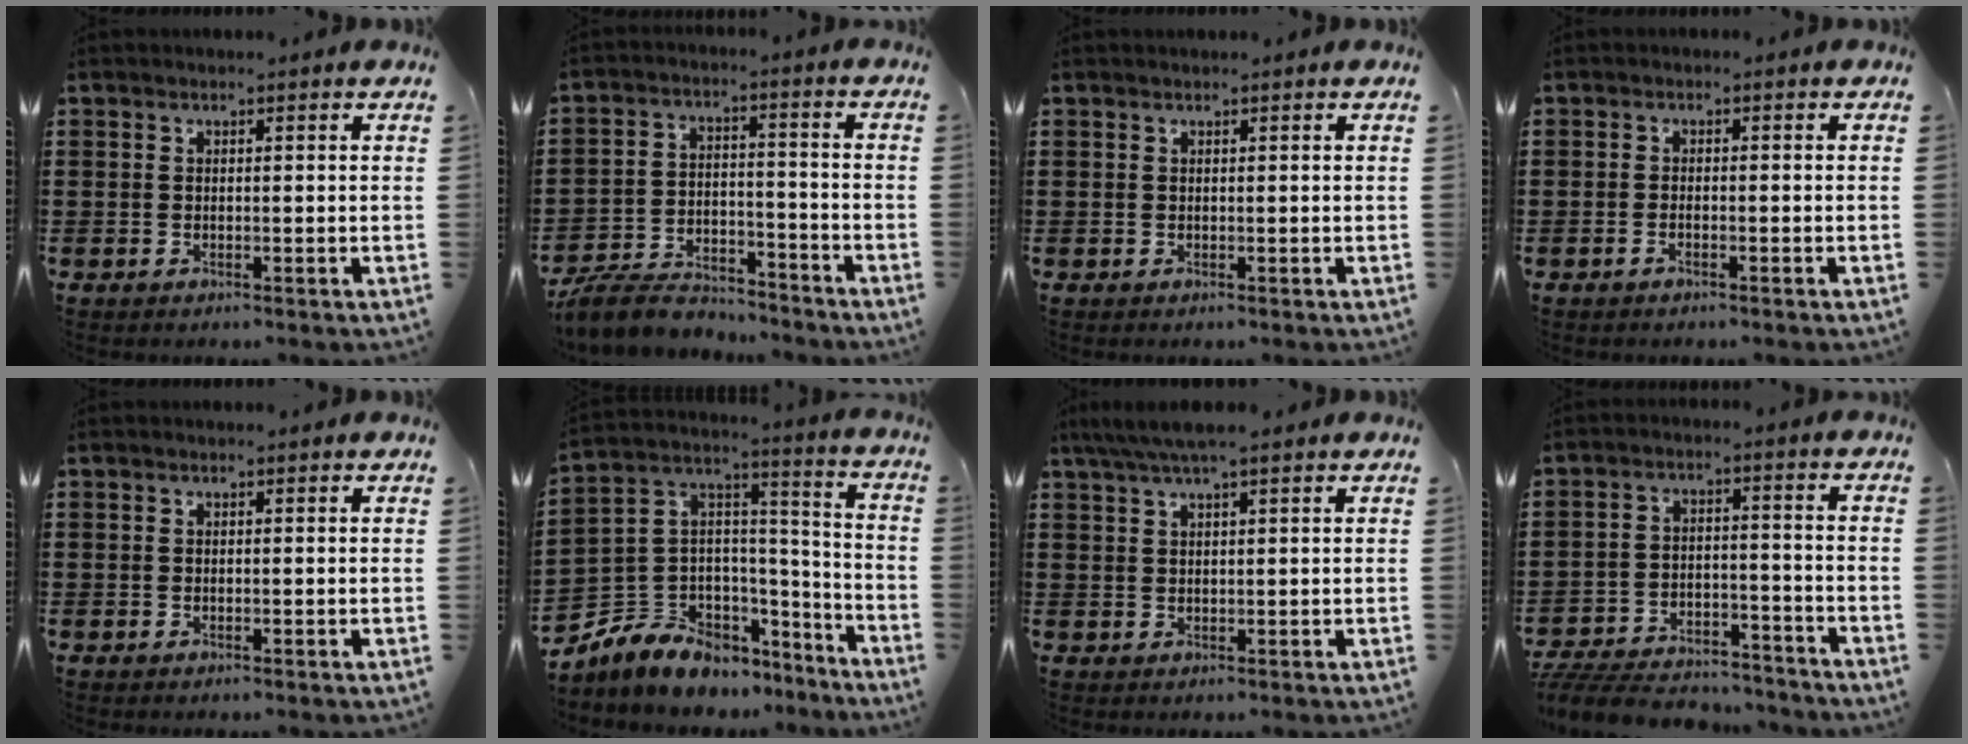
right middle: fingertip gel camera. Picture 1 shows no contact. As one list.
[{"total": 6.9, "force": [-6.5, 1.7, 1.4], "torque": [-0.037, 0.012, -0.130]}, {"total": 0.0}, {"total": 0.9, "force": [-0.6, 0.0, 0.6], "torque": [-0.014, -0.006, -0.010]}, {"total": 0.0}, {"total": 6.9, "force": [-4.8, 4.9, 0.6], "torque": [-0.051, -0.011, -0.098]}, {"total": 3.8, "force": [2.8, 0.3, 2.6], "torque": [-0.057, 0.000, 0.051]}, {"total": 7.3, "force": [-7.1, 1.4, 1.3], "torque": [-0.030, 0.012, -0.140]}]